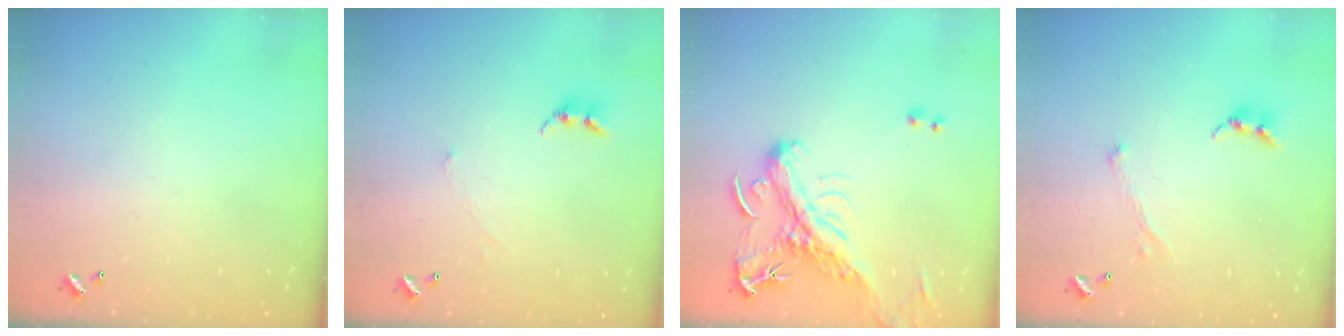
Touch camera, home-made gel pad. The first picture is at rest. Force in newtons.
{"total": 0.7, "press": 0.6, "slide": 0.5}
{"total": 3.4, "press": 3.2, "slide": 1.1}
{"total": 0.8, "press": 0.7, "slide": 0.4}